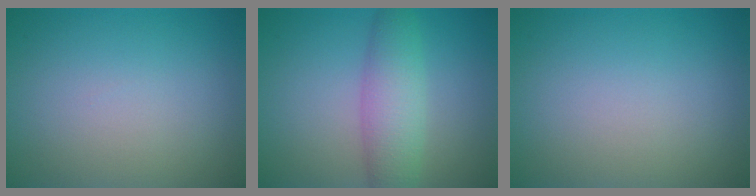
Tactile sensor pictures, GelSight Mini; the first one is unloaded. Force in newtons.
{"total": 4.3, "press": 4.3, "slide": 0.1}
{"total": 0.0}